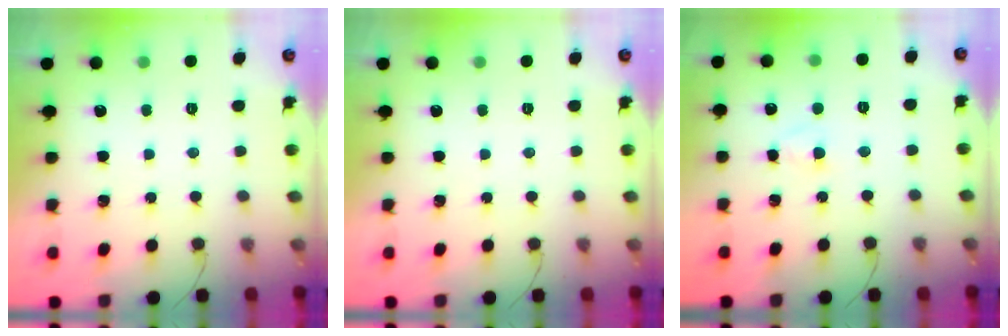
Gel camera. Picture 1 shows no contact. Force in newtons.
{"total": 0.0}
{"total": 2.2, "press": 2.0, "slide": 1.0}